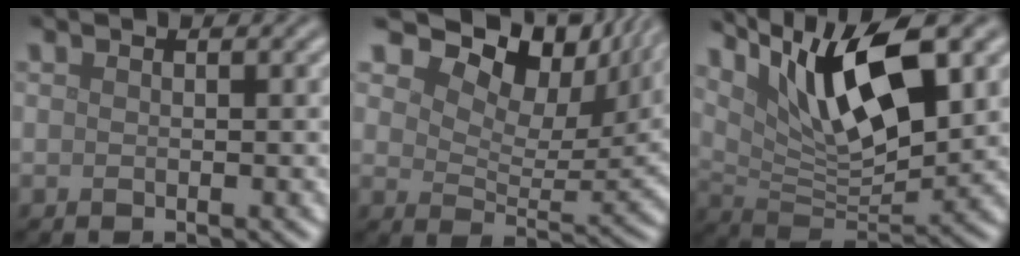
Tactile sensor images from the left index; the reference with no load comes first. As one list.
[{"total": 11.0, "force": [7.3, 5.8, 5.9], "torque": [-0.098, 0.003, 0.116]}, {"total": 10.9, "force": [5.1, 4.0, 8.8], "torque": [-0.157, -0.001, 0.095]}]